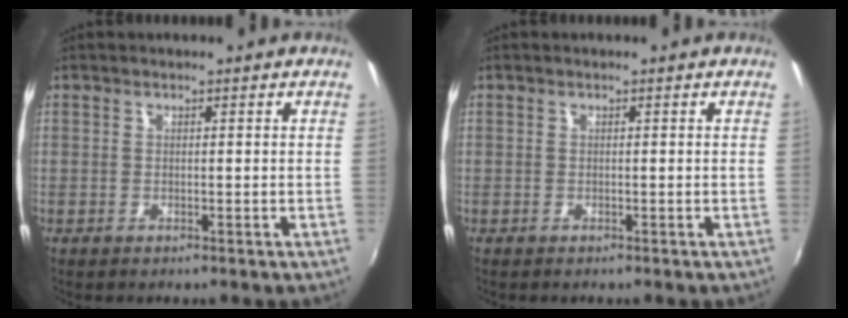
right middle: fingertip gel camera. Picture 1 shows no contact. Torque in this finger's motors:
{"motor_torque": [-0.16, -0.08, -0.05, -0.01]}